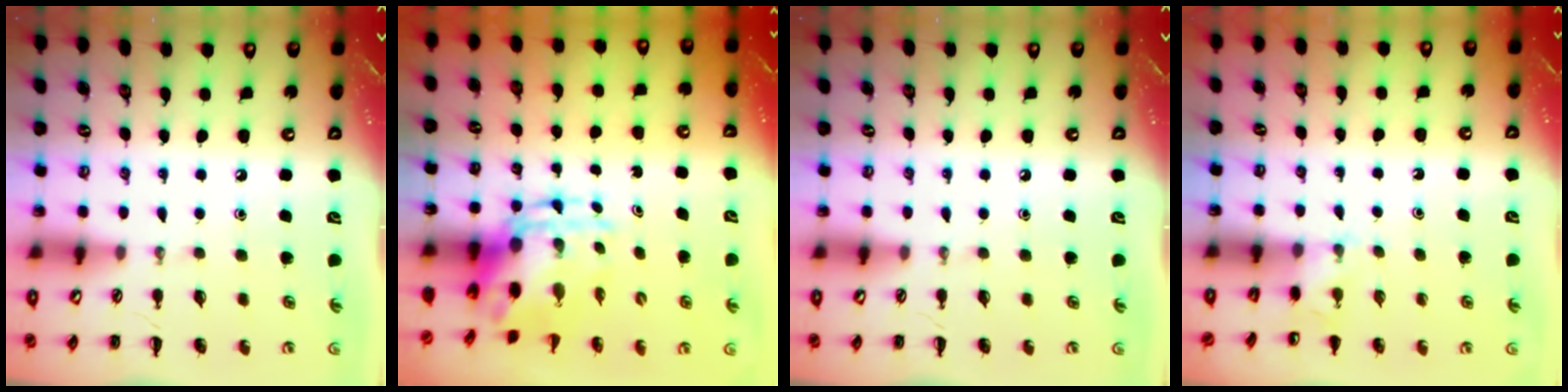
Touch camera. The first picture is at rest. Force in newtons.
{"total": 6.0, "press": 5.8, "slide": 1.3}
{"total": 0.0}
{"total": 2.6, "press": 2.4, "slide": 1.0}